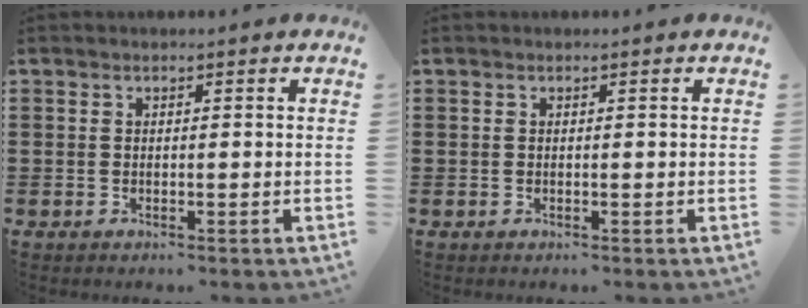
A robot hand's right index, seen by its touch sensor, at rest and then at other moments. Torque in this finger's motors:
{"motor_torque": [0.33, 0.48, 0.02, -0.01]}